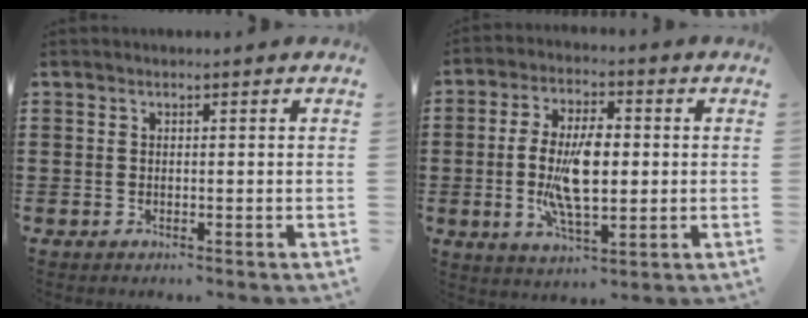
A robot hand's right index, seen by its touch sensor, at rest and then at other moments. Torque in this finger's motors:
{"motor_torque": [2.14, 0.00, 0.52, 0.17]}